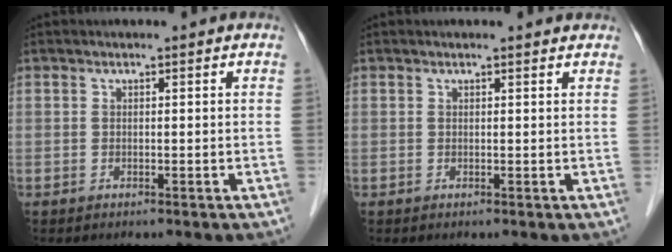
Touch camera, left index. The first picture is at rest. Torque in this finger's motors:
{"motor_torque": [0.28, -0.20, 0.02, 0.01]}